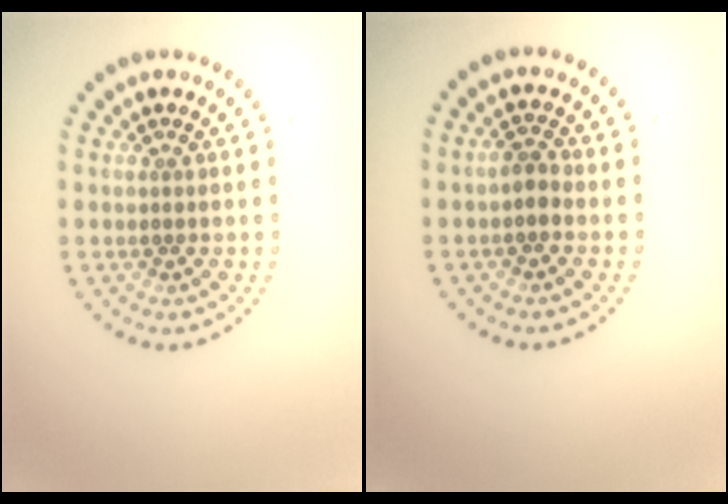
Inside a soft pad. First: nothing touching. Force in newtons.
{"total": 1.4, "press": 1.3, "slide": 0.4}